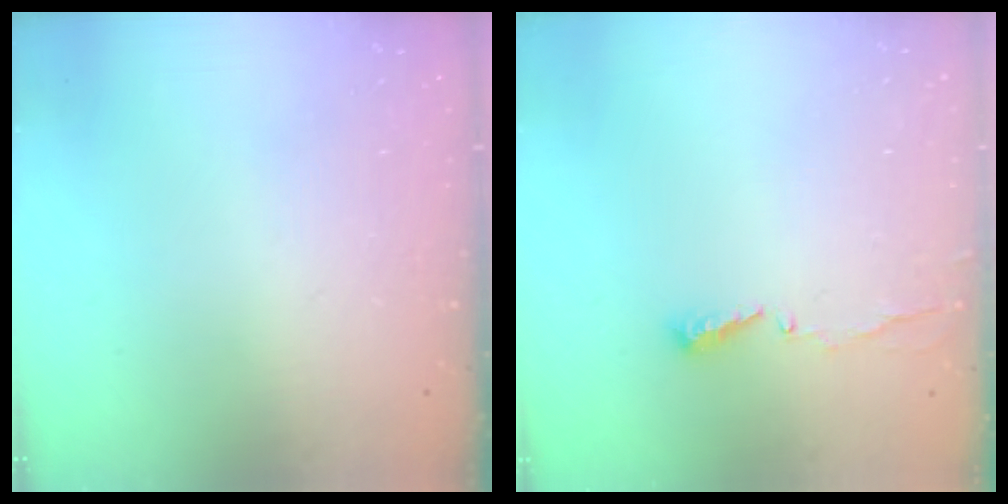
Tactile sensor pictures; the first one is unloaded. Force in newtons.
{"total": 4.8, "press": 4.8, "slide": 0.3}